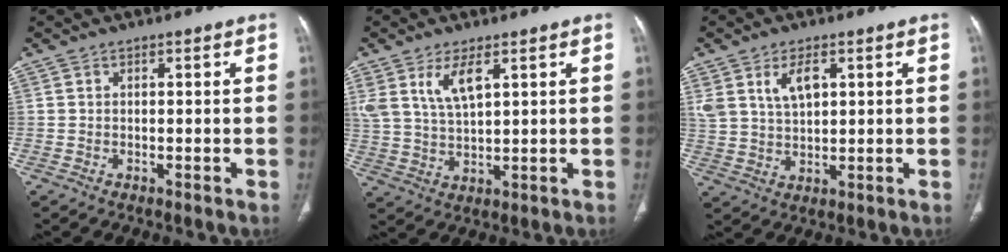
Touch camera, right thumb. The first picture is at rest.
{"total": 6.9, "force": [3.5, 2.7, 5.3], "torque": [-0.103, -0.014, 0.080]}
{"total": 6.6, "force": [2.9, 3.7, 4.7], "torque": [-0.081, -0.008, 0.064]}